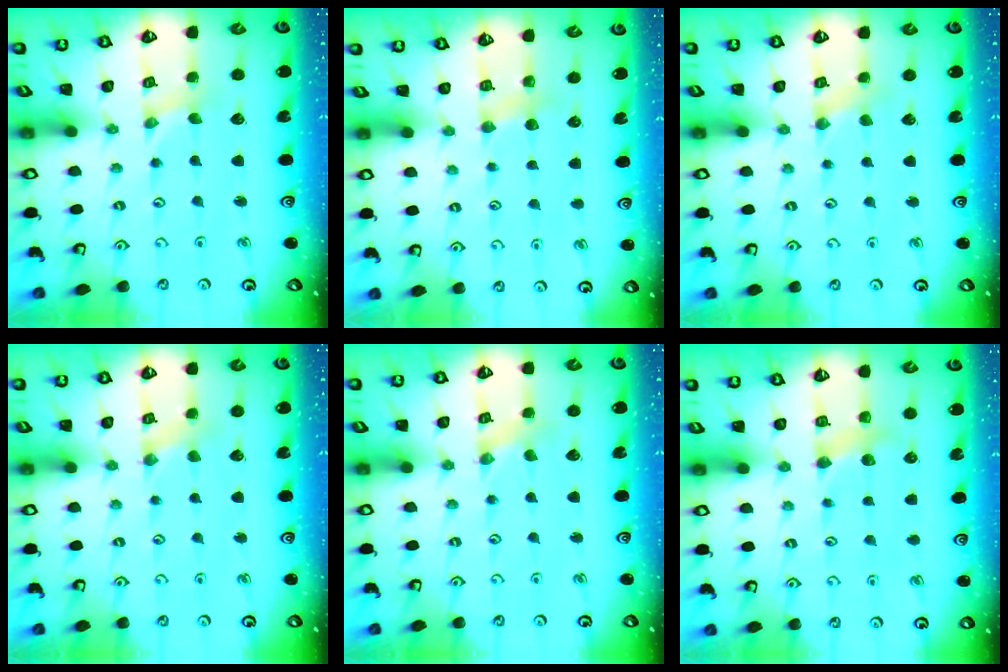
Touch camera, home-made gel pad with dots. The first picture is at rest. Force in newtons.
{"total": 4.3, "press": 4.2, "slide": 0.6}
{"total": 2.5, "press": 2.4, "slide": 0.4}
{"total": 2.5, "press": 2.4, "slide": 0.4}
{"total": 1.0, "press": 1.0, "slide": 0.2}
{"total": 5.9, "press": 5.9, "slide": 0.7}